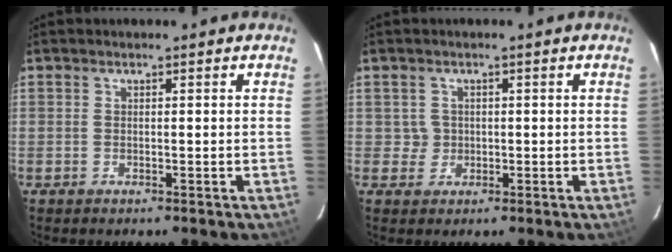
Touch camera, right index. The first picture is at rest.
{"total": 2.2, "force": [0.1, 2.2, -0.1], "torque": [0.006, 0.009, 0.006]}